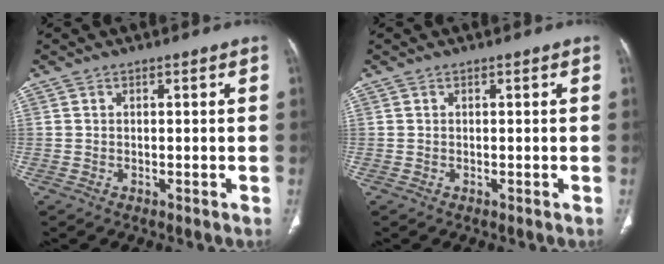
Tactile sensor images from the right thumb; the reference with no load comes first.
{"total": 0.0}